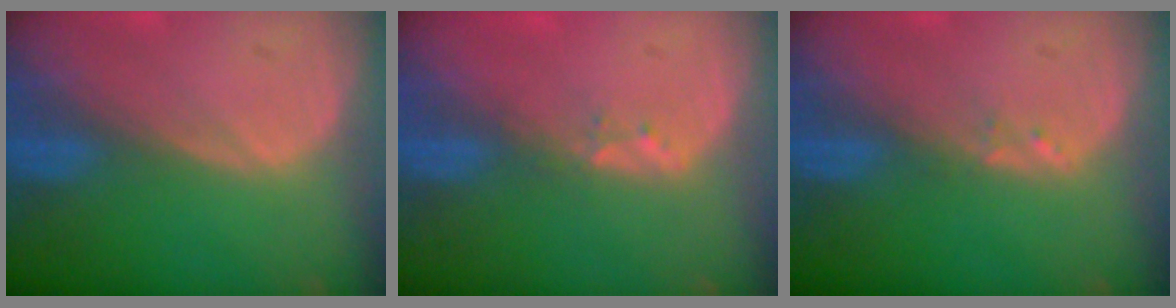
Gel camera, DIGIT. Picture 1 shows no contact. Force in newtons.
{"total": 1.7, "press": 1.5, "slide": 0.9}
{"total": 1.0, "press": 1.0, "slide": 0.2}